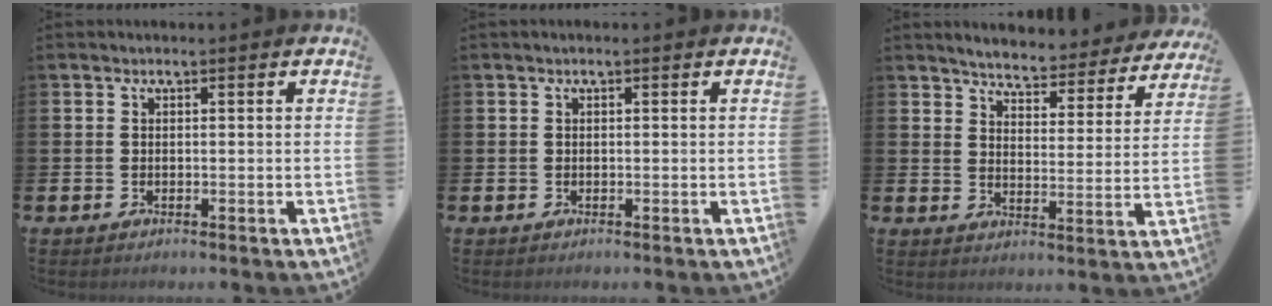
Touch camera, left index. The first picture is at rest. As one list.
[{"total": 0.0}, {"total": 4.8, "force": [4.8, 0.5, 0.7], "torque": [-0.031, -0.039, 0.077]}]